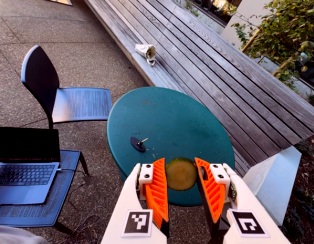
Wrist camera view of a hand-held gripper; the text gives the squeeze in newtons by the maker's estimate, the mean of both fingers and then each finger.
{"total": 12.2, "left": 12.8, "right": 11.5}